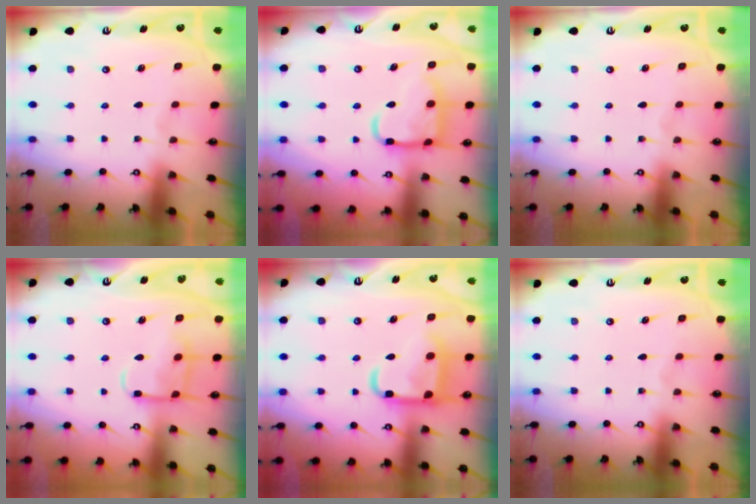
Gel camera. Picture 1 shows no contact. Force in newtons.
{"total": 13.5, "press": 13.5, "slide": 1.3}
{"total": 0.0}
{"total": 10.5, "press": 10.5, "slide": 1.0}
{"total": 14.7, "press": 14.6, "slide": 1.5}
{"total": 0.0}